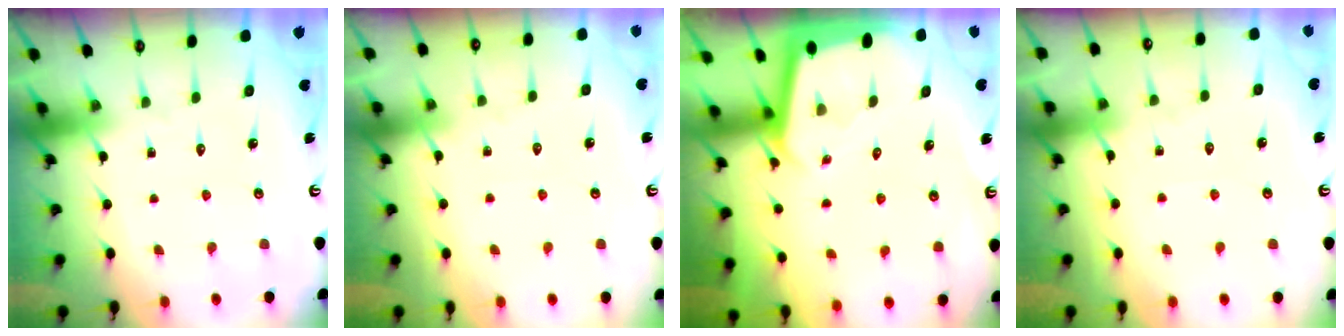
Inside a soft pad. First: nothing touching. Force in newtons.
{"total": 2.8, "press": 2.7, "slide": 0.4}
{"total": 1.9, "press": 1.9, "slide": 0.1}
{"total": 3.3, "press": 3.2, "slide": 0.5}